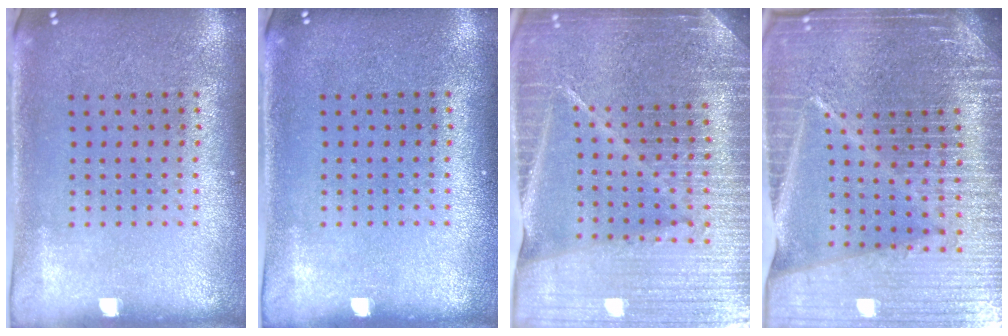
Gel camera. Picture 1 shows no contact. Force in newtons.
{"total": 0.0}
{"total": 5.9, "press": 5.1, "slide": 2.8}
{"total": 7.3, "press": 6.2, "slide": 3.9}